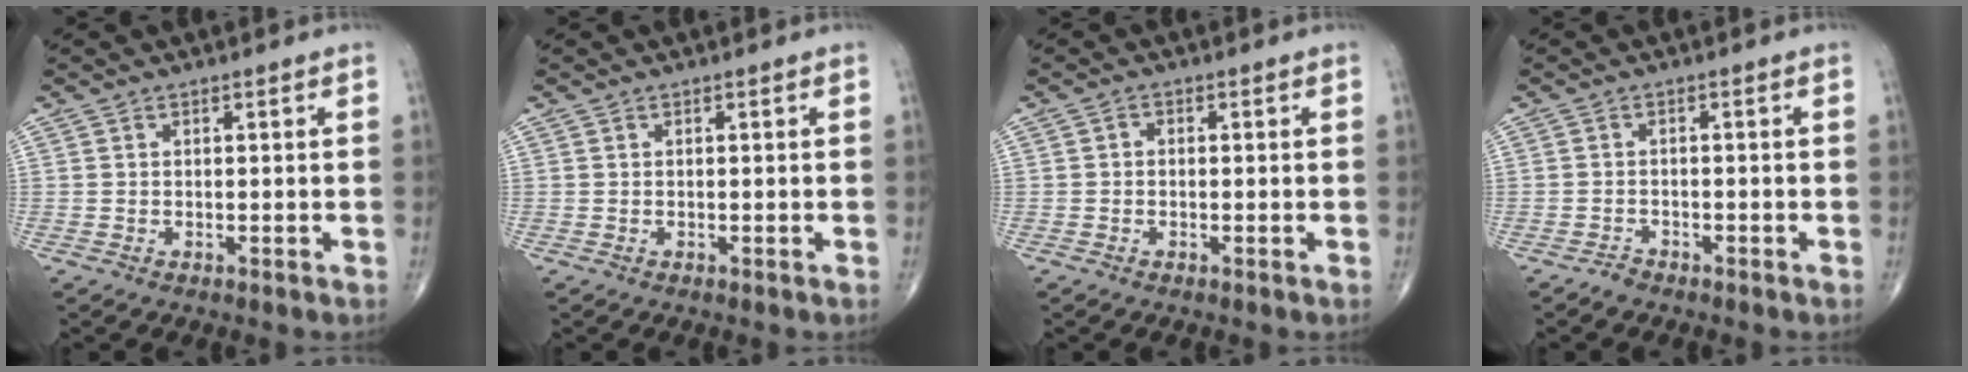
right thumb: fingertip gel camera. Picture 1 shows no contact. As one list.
[{"total": 0.0}, {"total": 1.0, "force": [-0.1, 0.9, 0.6], "torque": [-0.001, 0.004, -0.008]}, {"total": 1.3, "force": [-1.2, 0.5, 0.1], "torque": [-0.005, 0.002, -0.024]}]